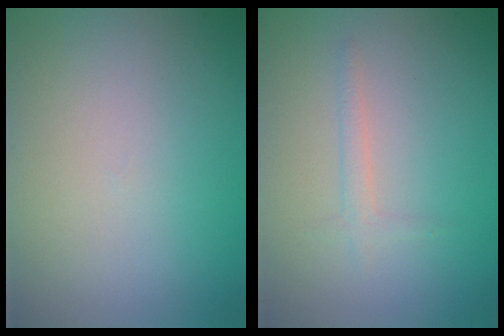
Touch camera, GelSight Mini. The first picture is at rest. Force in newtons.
{"total": 1.2, "press": 1.2, "slide": 0.0}